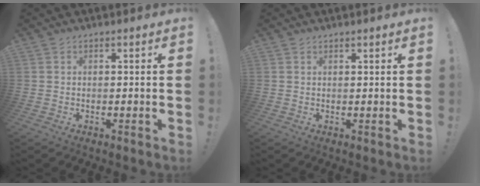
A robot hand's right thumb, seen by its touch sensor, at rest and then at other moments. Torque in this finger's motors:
{"motor_torque": [-0.21, -0.09, -0.08, -0.09, 0.01]}